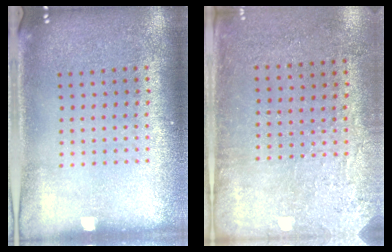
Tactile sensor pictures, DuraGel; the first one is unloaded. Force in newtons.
{"total": 2.8, "press": 2.3, "slide": 1.6}